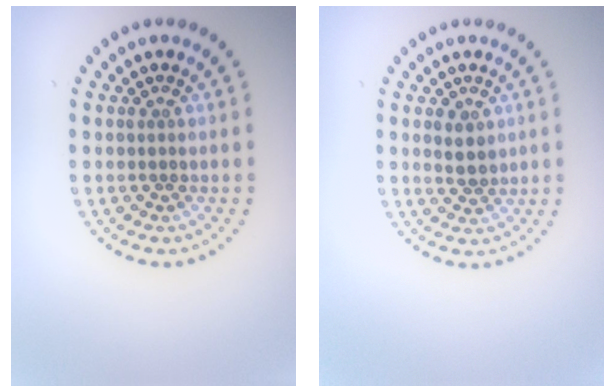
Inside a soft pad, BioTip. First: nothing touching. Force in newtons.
{"total": 1.7, "press": 1.6, "slide": 0.6}